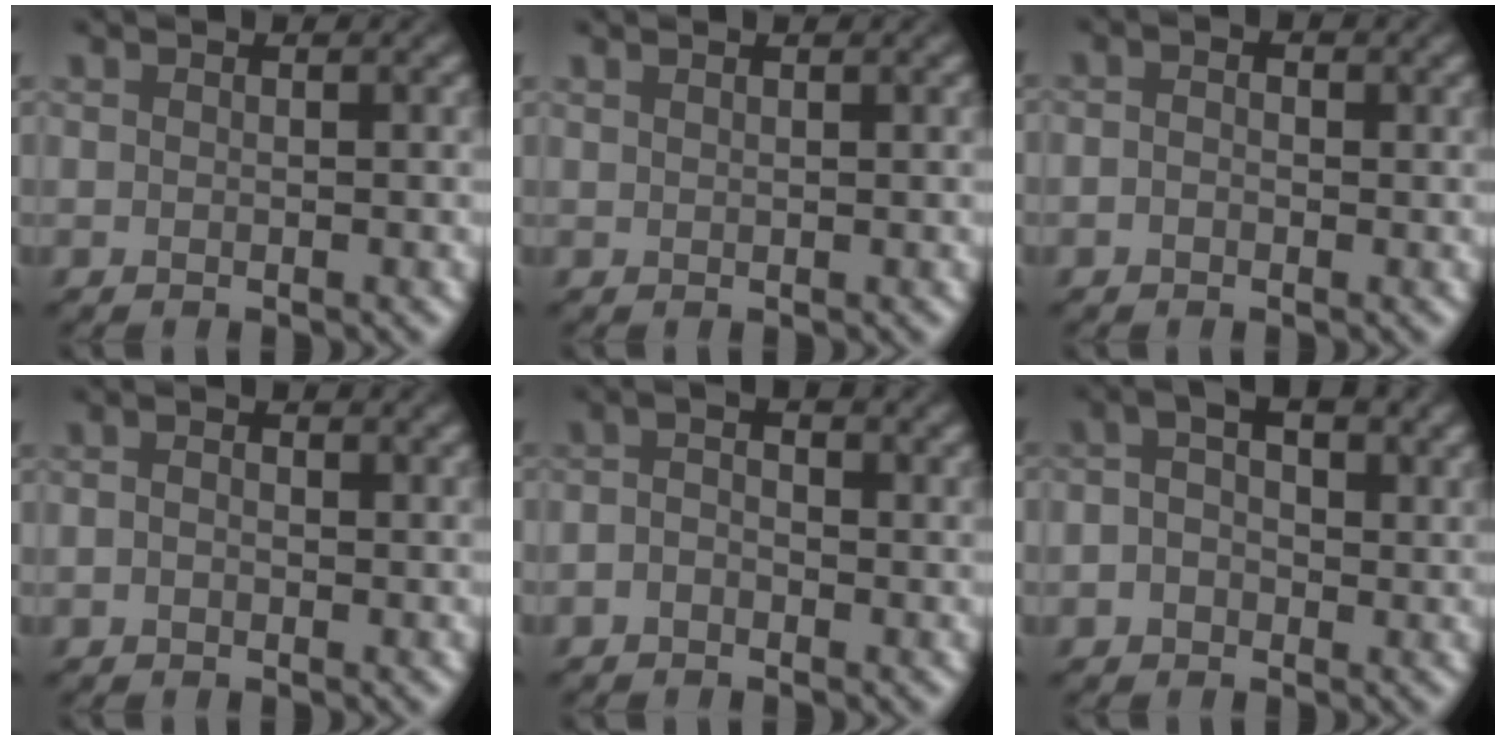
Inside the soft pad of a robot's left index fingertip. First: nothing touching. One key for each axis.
{"total": 0.7, "fx": 0.6, "fy": 0.1, "fz": 0.3, "tx": -0.004, "ty": 0.000, "tz": 0.008}
{"total": 1.4, "fx": -0.1, "fy": 1.0, "fz": 0.9, "tx": -0.015, "ty": -0.002, "tz": -0.013}
{"total": 1.6, "fx": 0.2, "fy": 1.1, "fz": 1.1, "tx": -0.016, "ty": -0.002, "tz": -0.011}
{"total": 1.8, "fx": -0.5, "fy": 1.1, "fz": 1.3, "tx": -0.027, "ty": 0.003, "tz": -0.016}
{"total": 3.9, "fx": 0.6, "fy": 2.8, "fz": 2.7, "tx": -0.037, "ty": 0.014, "tz": -0.004}